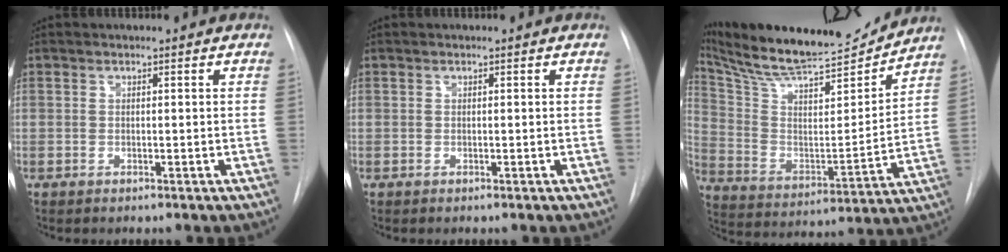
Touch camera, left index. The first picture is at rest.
{"total": 0.0}
{"total": 21.7, "force": [20.2, 2.1, 7.8], "torque": [-0.148, -0.023, 0.321]}